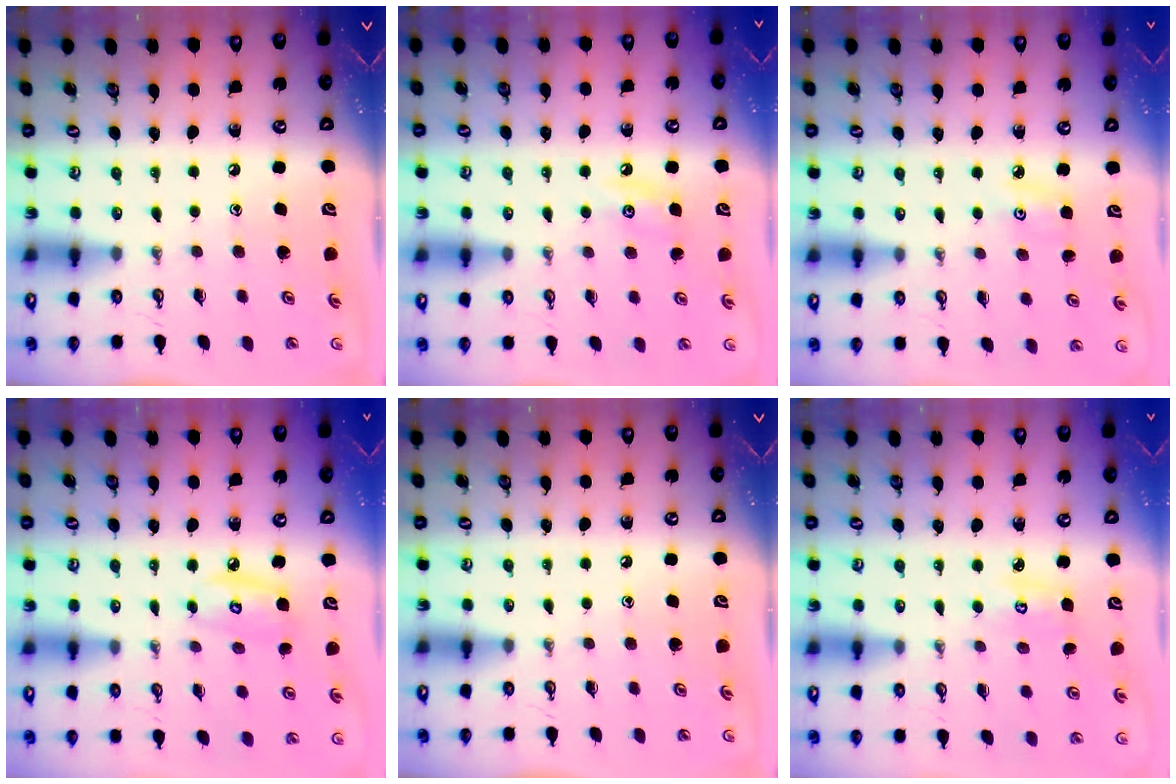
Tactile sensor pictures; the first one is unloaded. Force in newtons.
{"total": 4.0, "press": 3.9, "slide": 0.4}
{"total": 3.1, "press": 3.1, "slide": 0.4}
{"total": 6.3, "press": 6.3, "slide": 0.3}
{"total": 0.0}
{"total": 4.1, "press": 4.1, "slide": 0.3}